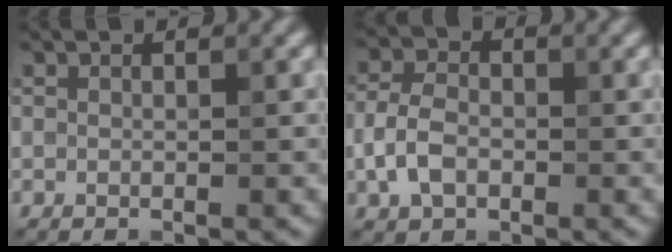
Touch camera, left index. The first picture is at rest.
{"total": 3.6, "force": [-1.1, 2.3, 2.5], "torque": [-0.058, 0.007, -0.025]}